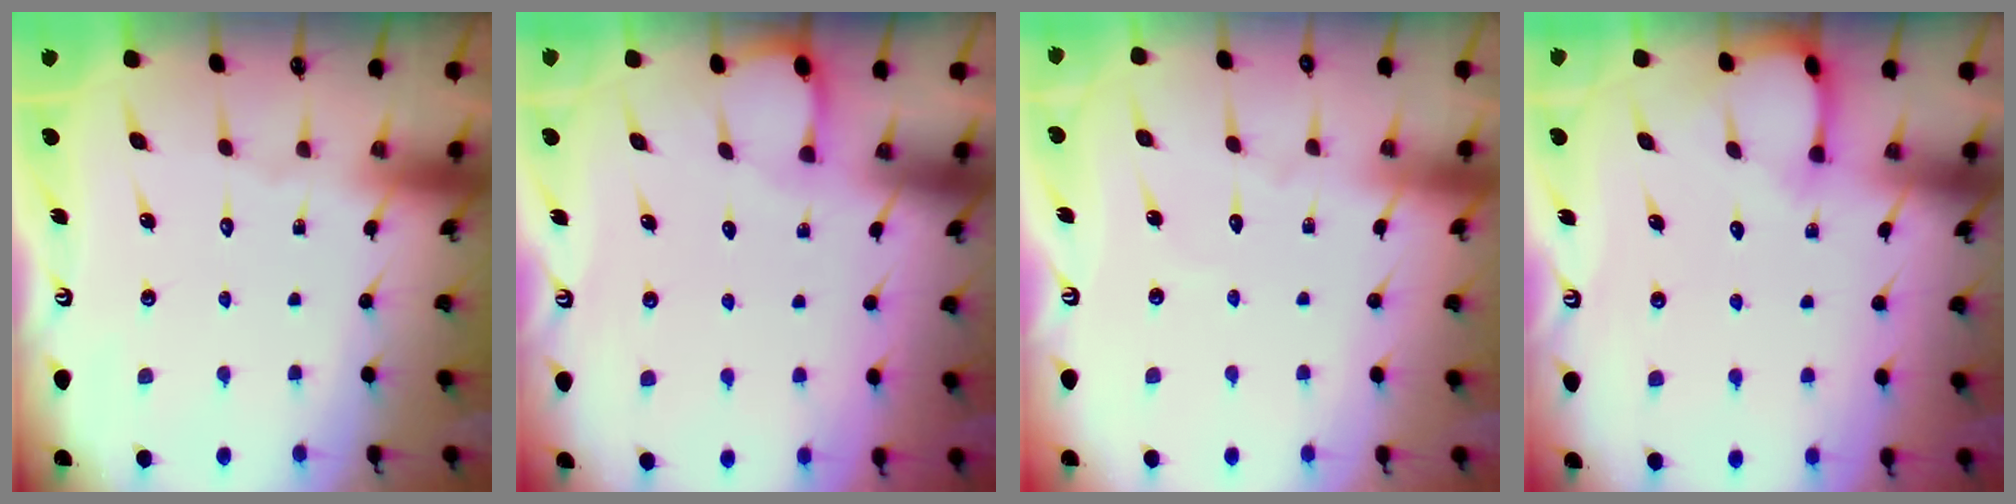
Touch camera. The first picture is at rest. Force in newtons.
{"total": 2.5, "press": 2.4, "slide": 0.4}
{"total": 2.0, "press": 2.0, "slide": 0.1}
{"total": 4.7, "press": 4.7, "slide": 0.5}